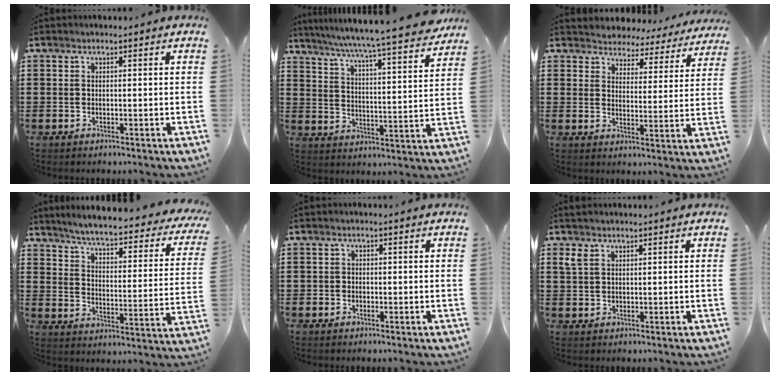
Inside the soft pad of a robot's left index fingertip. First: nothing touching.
{"total": 6.2, "force": [5.5, -1.0, 2.7], "torque": [-0.075, -0.049, 0.085]}
{"total": 4.2, "force": [4.1, 0.7, -0.4], "torque": [-0.019, -0.030, 0.069]}
{"total": 4.7, "force": [4.1, -0.4, 2.3], "torque": [-0.065, -0.039, 0.060]}
{"total": 0.9, "force": [-0.4, 0.8, 0.3], "torque": [-0.009, 0.002, -0.009]}
{"total": 2.0, "force": [1.2, 1.1, 1.1], "torque": [-0.027, 0.006, 0.023]}